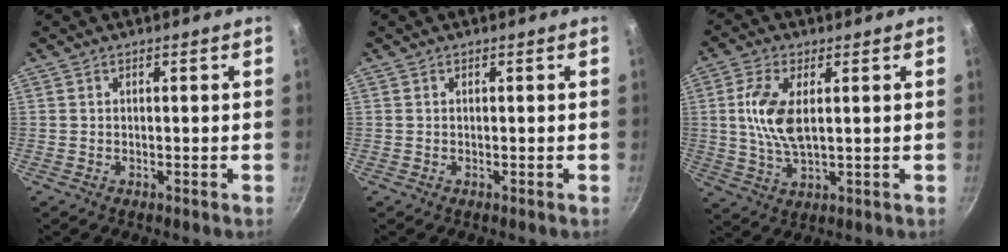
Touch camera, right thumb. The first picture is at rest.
{"total": 0.0}
{"total": 9.2, "force": [1.6, 4.3, 8.0], "torque": [-0.160, -0.001, 0.031]}